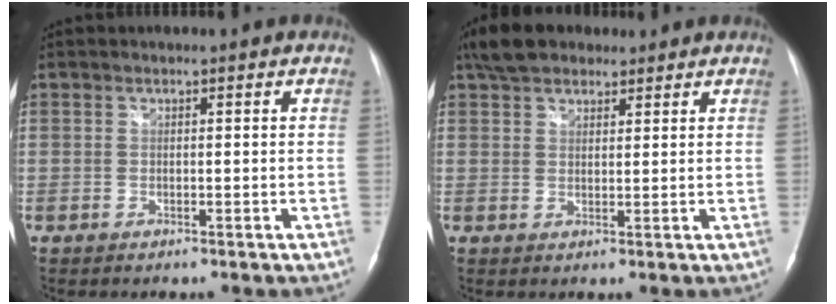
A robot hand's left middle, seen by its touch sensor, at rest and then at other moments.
{"total": 7.5, "force": [5.8, 3.4, 3.1], "torque": [-0.060, 0.027, 0.107]}